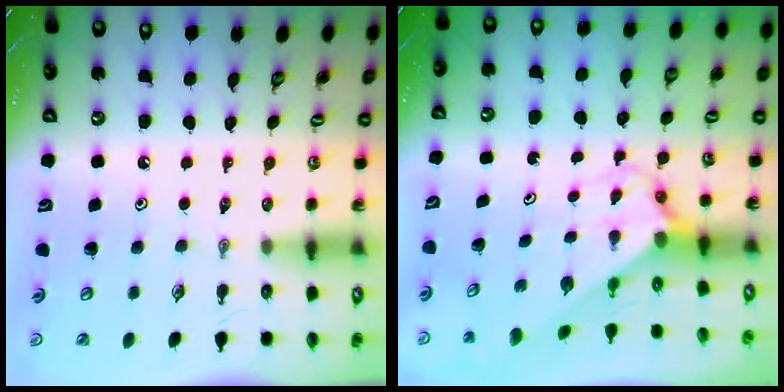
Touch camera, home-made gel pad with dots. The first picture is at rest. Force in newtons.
{"total": 2.9, "press": 2.9, "slide": 0.3}